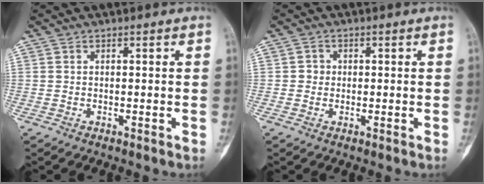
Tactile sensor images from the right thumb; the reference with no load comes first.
{"total": 1.7, "force": [0.0, 1.6, 0.5], "torque": [0.006, 0.006, -0.005]}